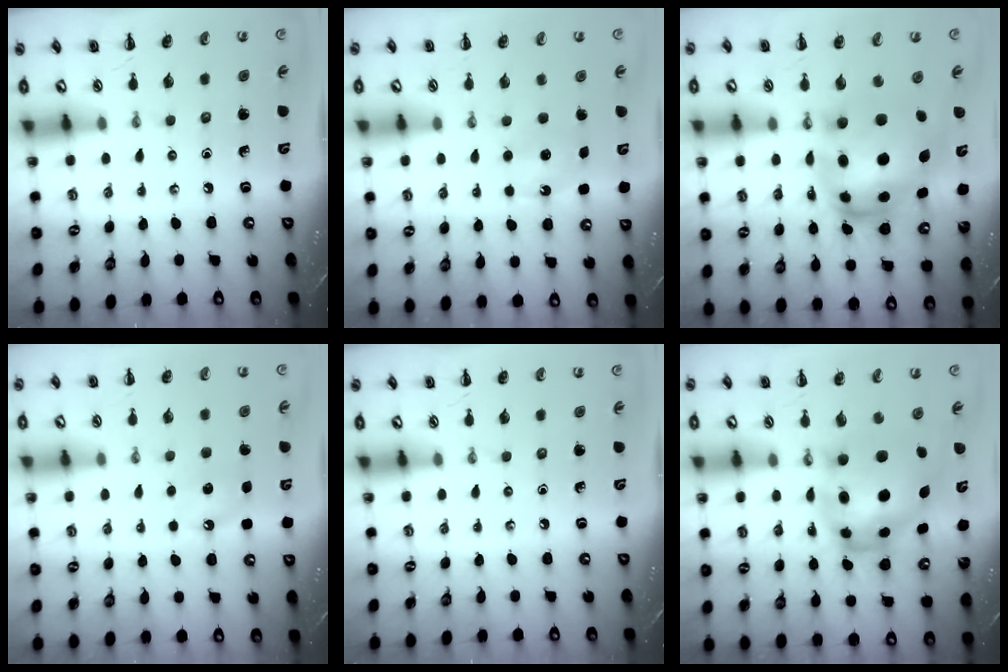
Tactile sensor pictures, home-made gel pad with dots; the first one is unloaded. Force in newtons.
{"total": 5.0, "press": 4.8, "slide": 1.4}
{"total": 10.2, "press": 9.8, "slide": 2.8}
{"total": 5.3, "press": 5.0, "slide": 1.5}
{"total": 0.0}
{"total": 8.6, "press": 8.2, "slide": 2.5}